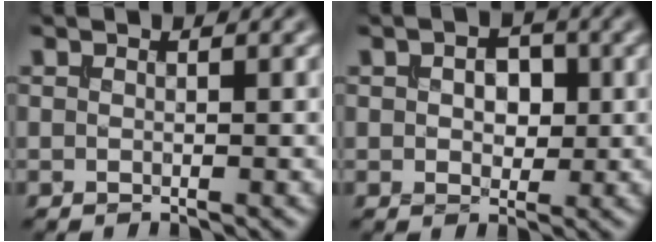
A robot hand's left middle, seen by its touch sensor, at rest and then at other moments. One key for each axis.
{"total": 3.0, "fx": 0.6, "fy": 2.0, "fz": 2.2, "tx": -0.036, "ty": 0.003, "tz": 0.008}